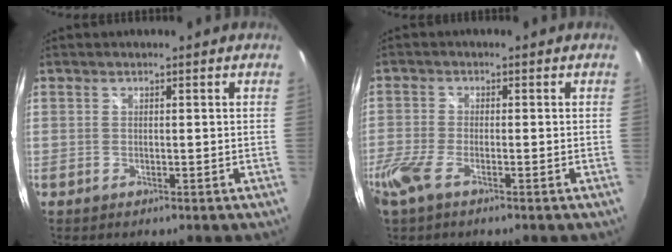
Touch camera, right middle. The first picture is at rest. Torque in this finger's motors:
{"motor_torque": [1.49, -0.65, 0.29, 0.09]}